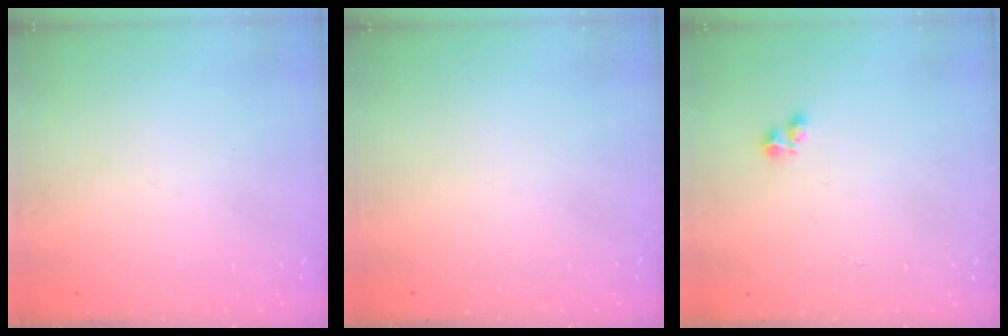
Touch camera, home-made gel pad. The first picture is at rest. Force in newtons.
{"total": 0.0}
{"total": 2.2, "press": 2.1, "slide": 0.6}